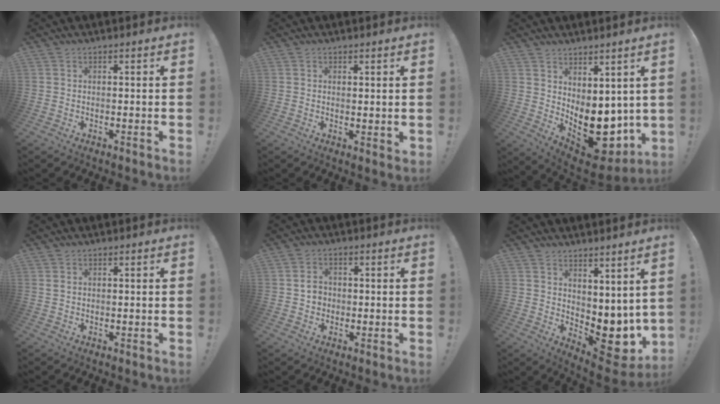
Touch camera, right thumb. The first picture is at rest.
{"total": 1.6, "force": [1.3, 0.6, 0.6], "torque": [-0.003, -0.005, 0.023]}
{"total": 12.4, "force": [-1.9, 9.2, 8.2], "torque": [-0.076, -0.003, -0.009]}
{"total": 1.0, "force": [0.5, 0.6, 0.7], "torque": [-0.011, 0.002, 0.009]}
{"total": 4.2, "force": [-0.4, 3.7, 2.0], "torque": [-0.022, 0.005, -0.007]}
{"total": 7.7, "force": [1.7, 5.2, 5.4], "torque": [-0.041, -0.042, 0.043]}